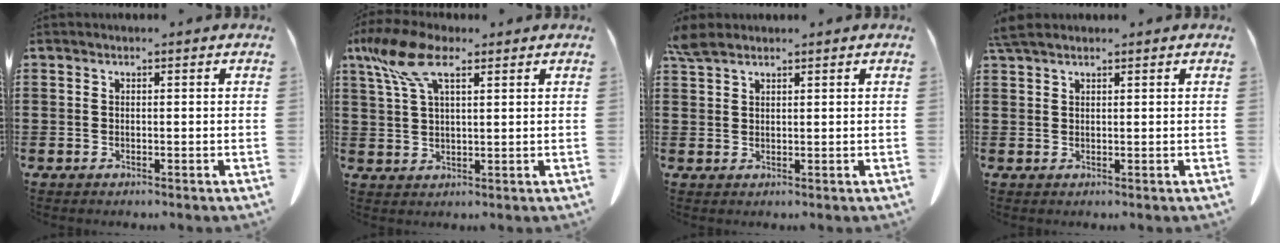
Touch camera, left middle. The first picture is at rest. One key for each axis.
{"total": 8.7, "fx": 5.0, "fy": 3.0, "fz": 6.5, "tx": -0.159, "ty": -0.009, "tz": 0.085}
{"total": 2.9, "fx": 2.4, "fy": 0.9, "fz": 1.5, "tx": -0.037, "ty": 0.002, "tz": 0.046}
{"total": 2.4, "fx": 1.9, "fy": 0.5, "fz": 1.3, "tx": -0.032, "ty": 0.000, "tz": 0.038}